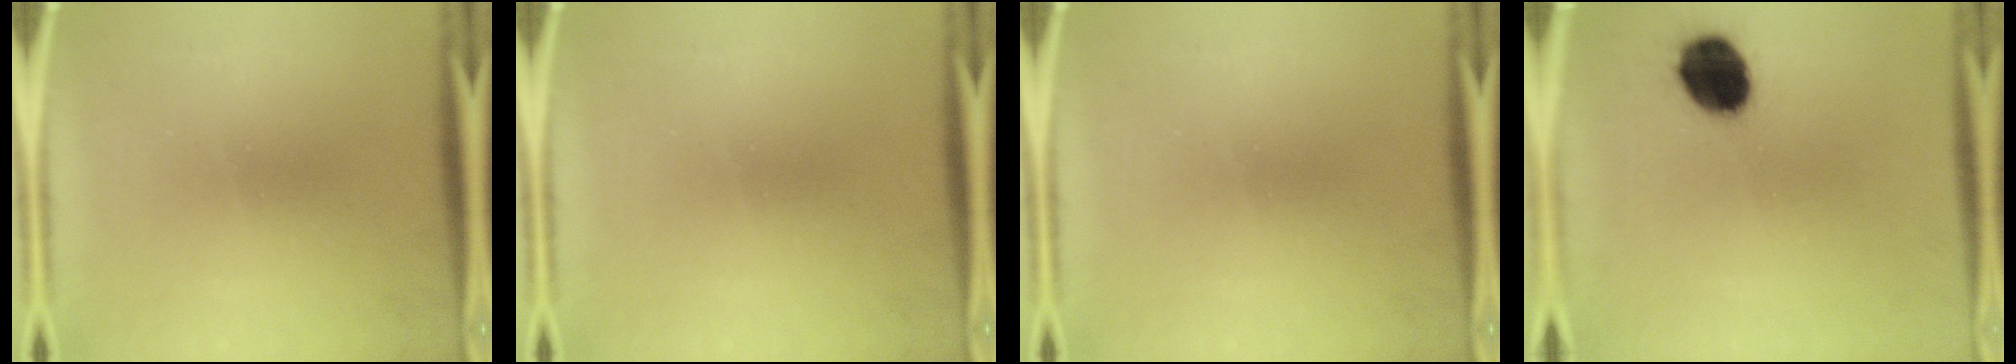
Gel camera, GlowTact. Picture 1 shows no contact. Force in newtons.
{"total": 0.0}
{"total": 0.0}
{"total": 13.0}